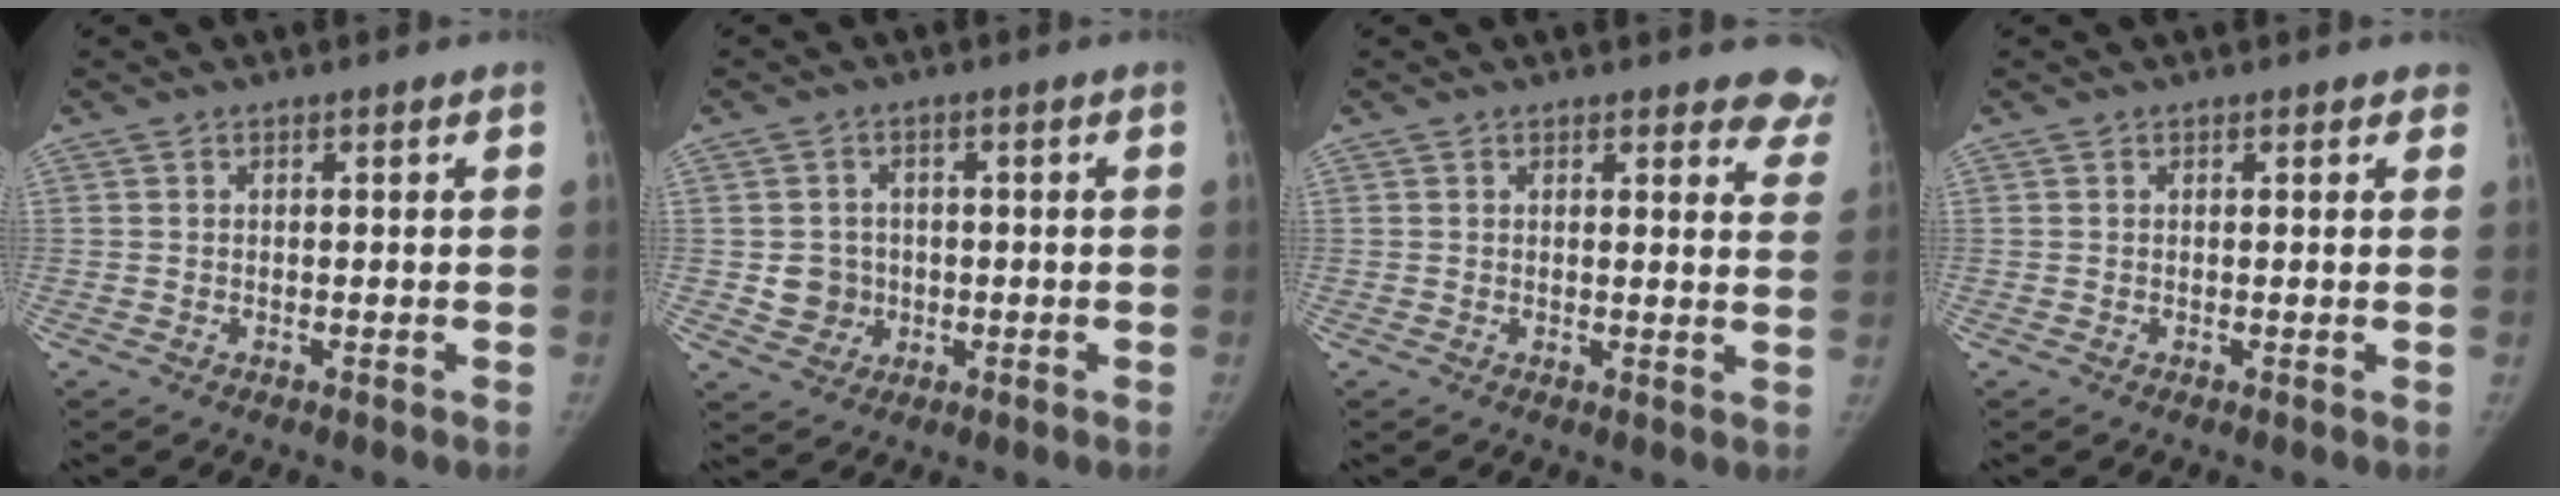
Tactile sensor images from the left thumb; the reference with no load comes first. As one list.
[{"total": 4.9, "force": [-0.4, 4.7, 1.4], "torque": [0.003, 0.007, -0.002]}, {"total": 8.7, "force": [7.8, 2.9, 2.5], "torque": [0.029, -0.036, 0.057]}, {"total": 1.3, "force": [1.0, 0.8, 0.4], "torque": [0.011, -0.002, 0.003]}]